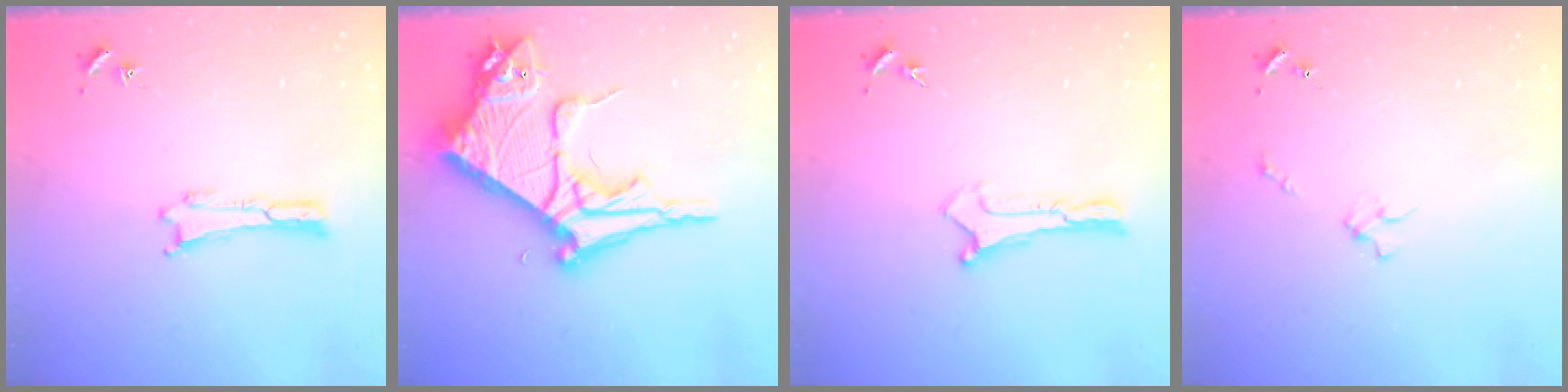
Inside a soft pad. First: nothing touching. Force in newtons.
{"total": 15.7, "press": 15.6, "slide": 1.6}
{"total": 0.0}
{"total": 2.3, "press": 2.2, "slide": 0.3}